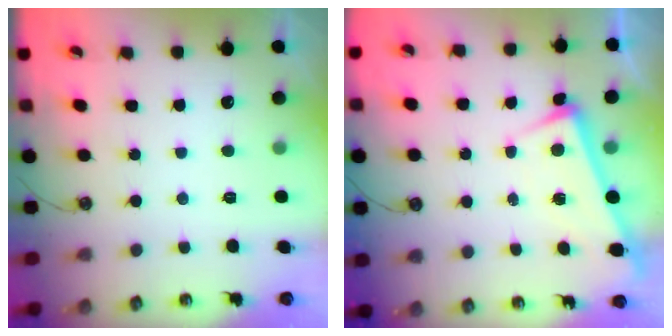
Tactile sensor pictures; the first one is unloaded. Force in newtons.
{"total": 1.6, "press": 1.5, "slide": 0.5}